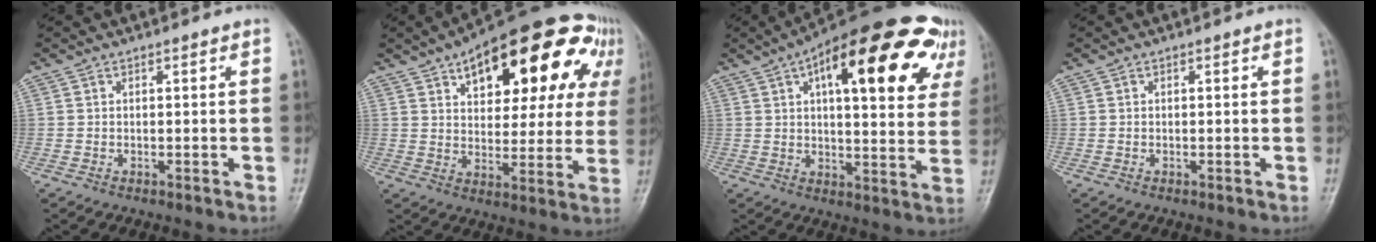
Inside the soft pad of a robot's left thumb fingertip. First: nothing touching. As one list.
[{"total": 26.0, "force": [12.3, 12.6, 19.1], "torque": [-0.224, 0.008, 0.171]}, {"total": 26.9, "force": [12.0, 10.5, 21.6], "torque": [-0.276, 0.006, 0.163]}, {"total": 0.0}]